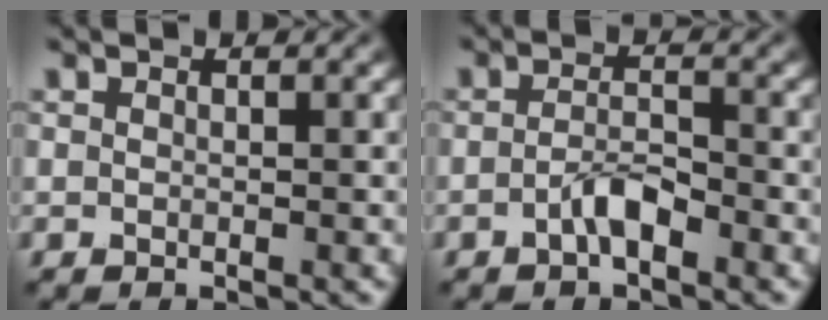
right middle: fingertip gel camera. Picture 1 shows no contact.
{"total": 2.3, "force": [-1.2, 0.7, 1.8], "torque": [-0.037, 0.005, -0.026]}